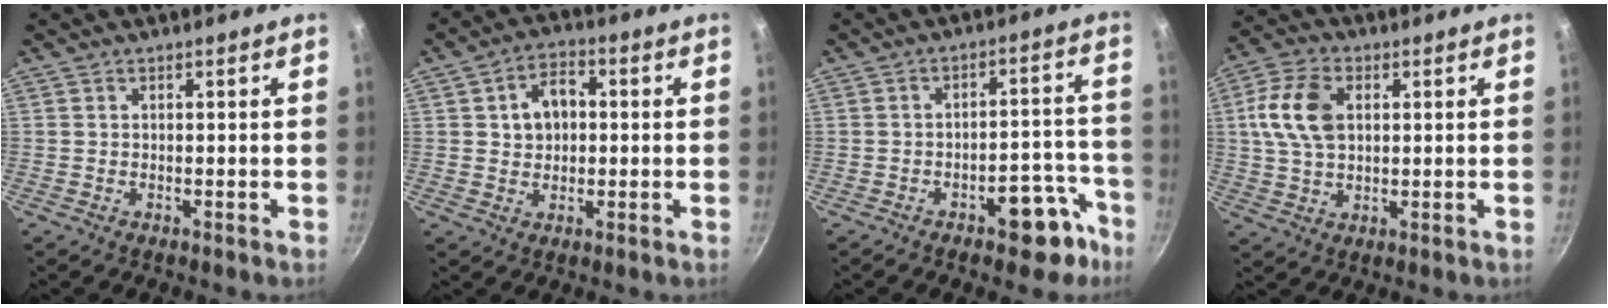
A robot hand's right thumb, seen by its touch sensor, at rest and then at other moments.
{"total": 7.2, "force": [1.0, 5.3, 4.8], "torque": [-0.050, 0.012, 0.012]}
{"total": 10.1, "force": [-5.8, 4.9, 6.6], "torque": [-0.033, 0.062, -0.067]}
{"total": 10.9, "force": [2.1, 7.1, 8.0], "torque": [-0.146, 0.010, 0.032]}